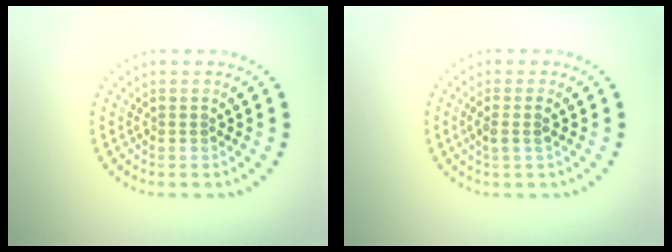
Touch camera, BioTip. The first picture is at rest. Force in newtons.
{"total": 1.5, "press": 1.3, "slide": 0.8}